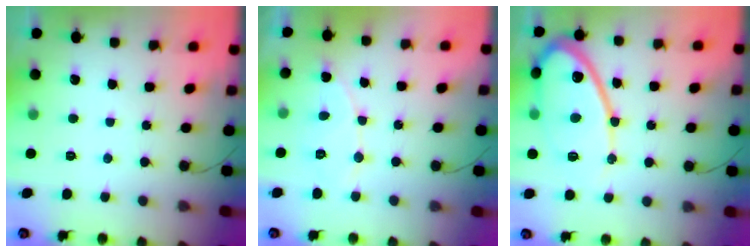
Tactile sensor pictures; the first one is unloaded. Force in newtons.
{"total": 6.5, "press": 6.5, "slide": 0.4}
{"total": 14.9, "press": 14.8, "slide": 1.3}